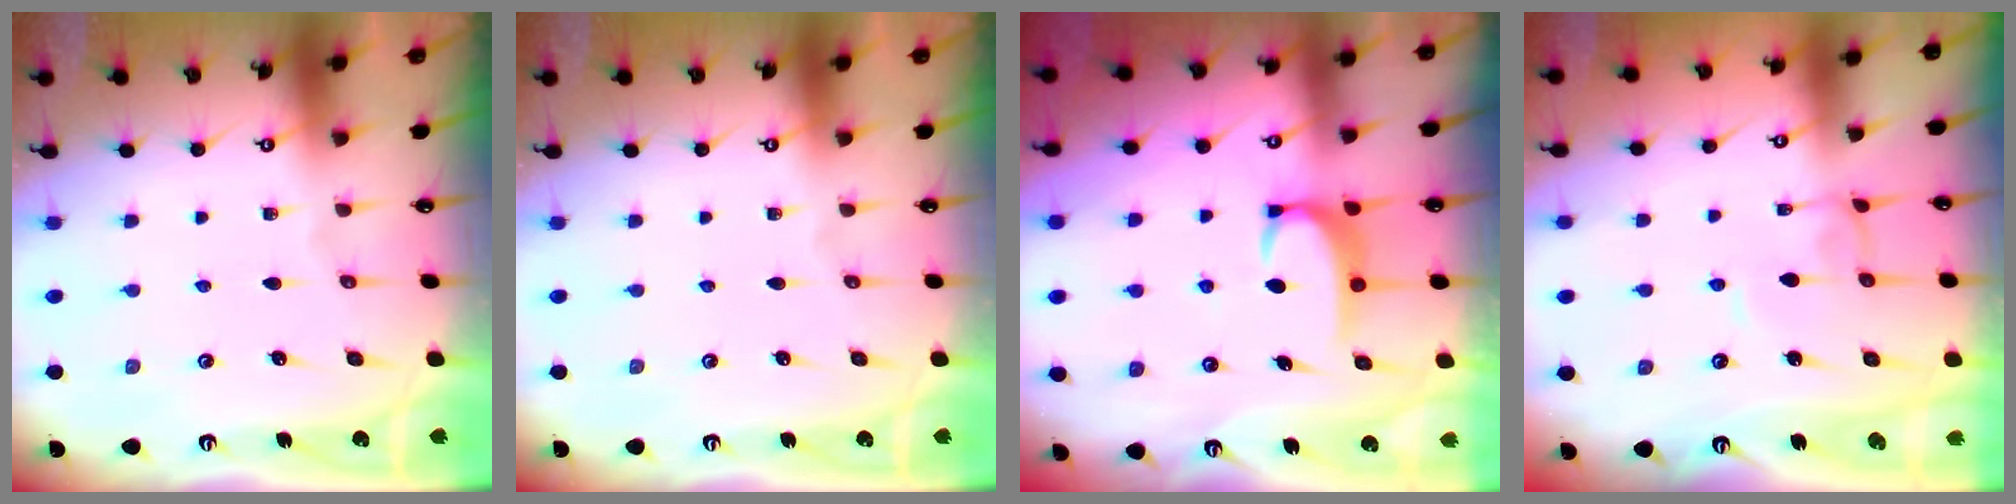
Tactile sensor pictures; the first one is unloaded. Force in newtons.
{"total": 0.0}
{"total": 3.7, "press": 3.7, "slide": 0.4}
{"total": 1.5, "press": 1.5, "slide": 0.2}